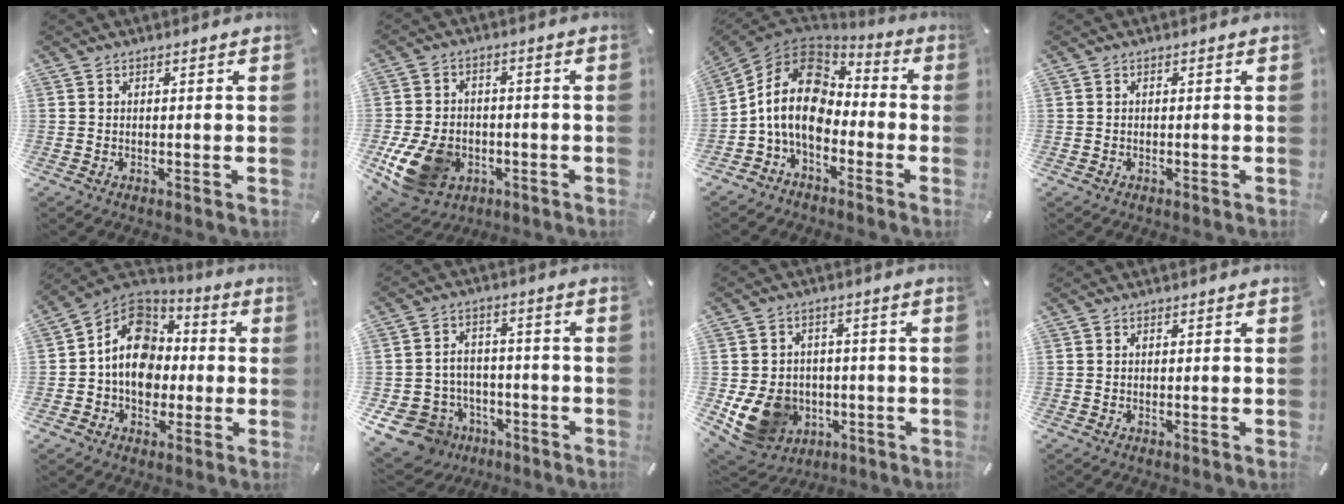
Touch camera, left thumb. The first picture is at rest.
{"total": 13.9, "force": [-4.6, 10.4, 8.0], "torque": [-0.163, 0.020, -0.077]}
{"total": 14.7, "force": [-2.5, 10.7, 9.7], "torque": [-0.224, 0.024, -0.052]}
{"total": 0.0}
{"total": 13.8, "force": [-1.2, 11.6, 7.5], "torque": [-0.138, 0.019, -0.020]}
{"total": 11.0, "force": [-5.9, 8.7, 3.2], "torque": [-0.083, 0.040, -0.102]}
{"total": 12.5, "force": [-2.9, 10.7, 5.8], "torque": [-0.129, 0.014, -0.042]}
{"total": 0.0}